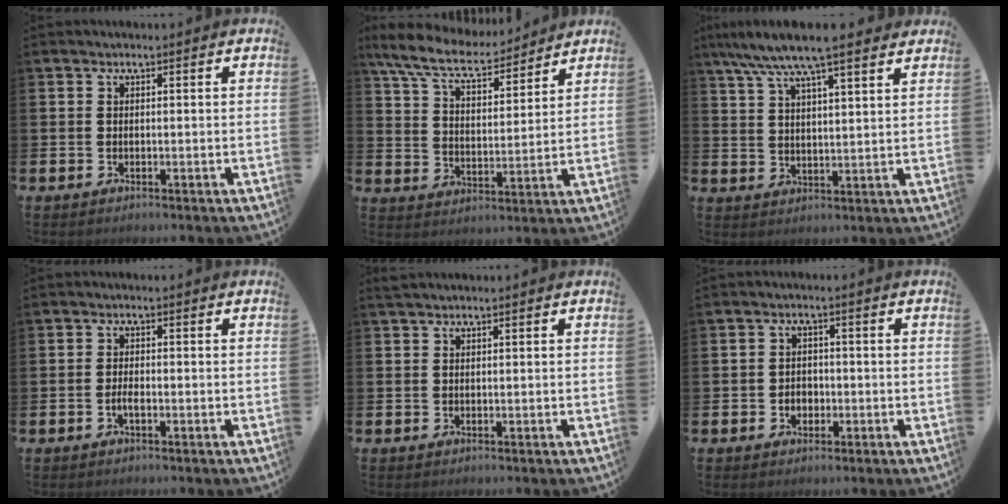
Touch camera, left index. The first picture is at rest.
{"total": 9.0, "force": [8.1, 2.0, 3.3], "torque": [-0.097, -0.043, 0.146]}
{"total": 8.7, "force": [7.6, 1.0, 4.0], "torque": [-0.094, -0.026, 0.136]}
{"total": 1.5, "force": [-0.6, 0.5, 1.3], "torque": [-0.019, -0.002, -0.013]}
{"total": 0.8, "force": [0.7, 0.1, 0.3], "torque": [-0.002, 0.001, 0.013]}
{"total": 2.2, "force": [-0.7, 1.9, 1.0], "torque": [-0.007, 0.000, -0.020]}